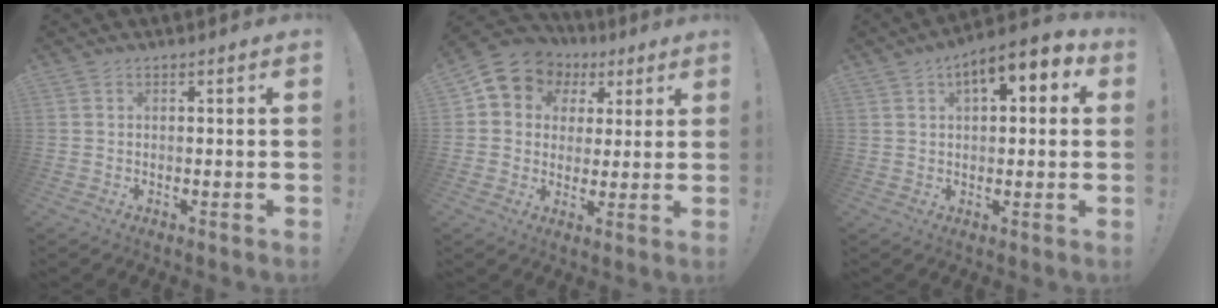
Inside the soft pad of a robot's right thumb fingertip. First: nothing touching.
{"total": 8.6, "force": [3.4, 7.5, 2.5], "torque": [-0.043, -0.018, 0.070]}
{"total": 7.6, "force": [3.5, 3.2, 6.0], "torque": [-0.080, -0.014, 0.056]}